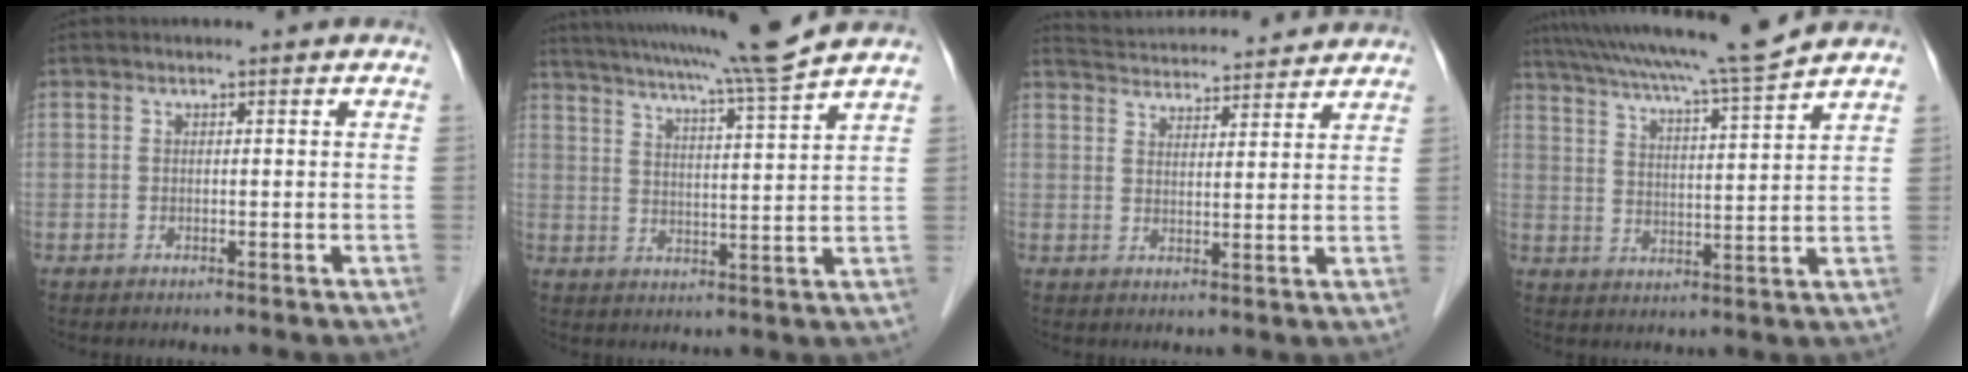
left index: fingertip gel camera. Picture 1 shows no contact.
{"total": 14.6, "force": [12.8, -2.5, 6.6], "torque": [-0.115, -0.027, 0.185]}
{"total": 13.9, "force": [13.4, 1.7, 3.3], "torque": [-0.059, 0.031, 0.187]}
{"total": 14.5, "force": [12.8, -1.5, 6.7], "torque": [-0.121, -0.007, 0.193]}